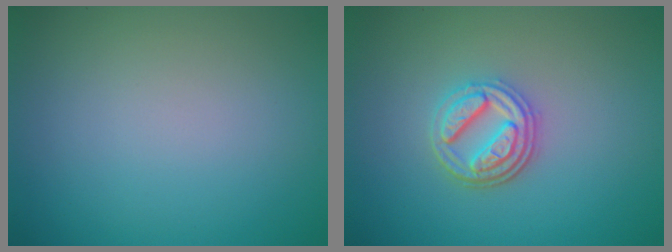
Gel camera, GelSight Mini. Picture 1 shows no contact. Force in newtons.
{"total": 3.8, "press": 3.2, "slide": 2.1}